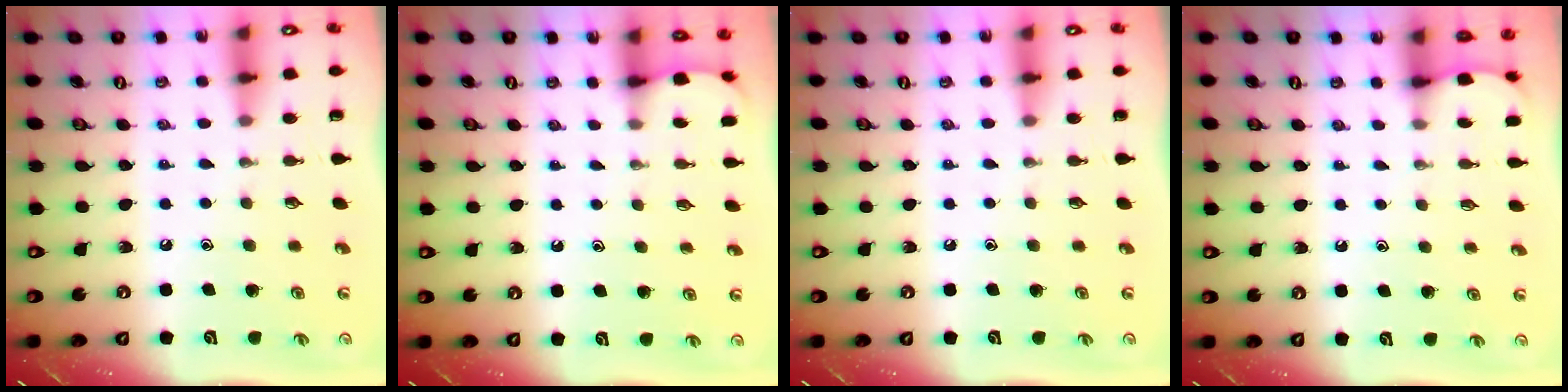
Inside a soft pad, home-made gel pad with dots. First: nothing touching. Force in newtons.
{"total": 1.8, "press": 1.8, "slide": 0.2}
{"total": 0.0}
{"total": 1.7, "press": 1.6, "slide": 0.2}